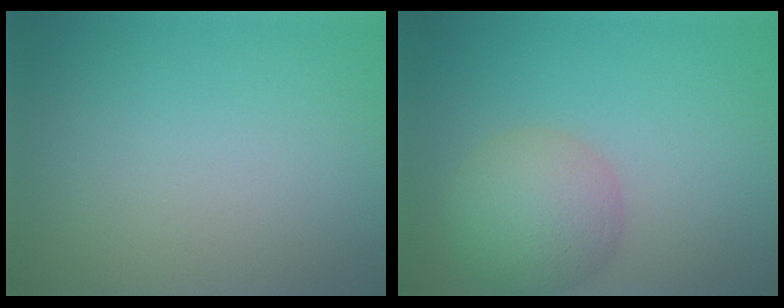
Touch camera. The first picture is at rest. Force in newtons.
{"total": 5.2, "press": 5.2, "slide": 0.3}